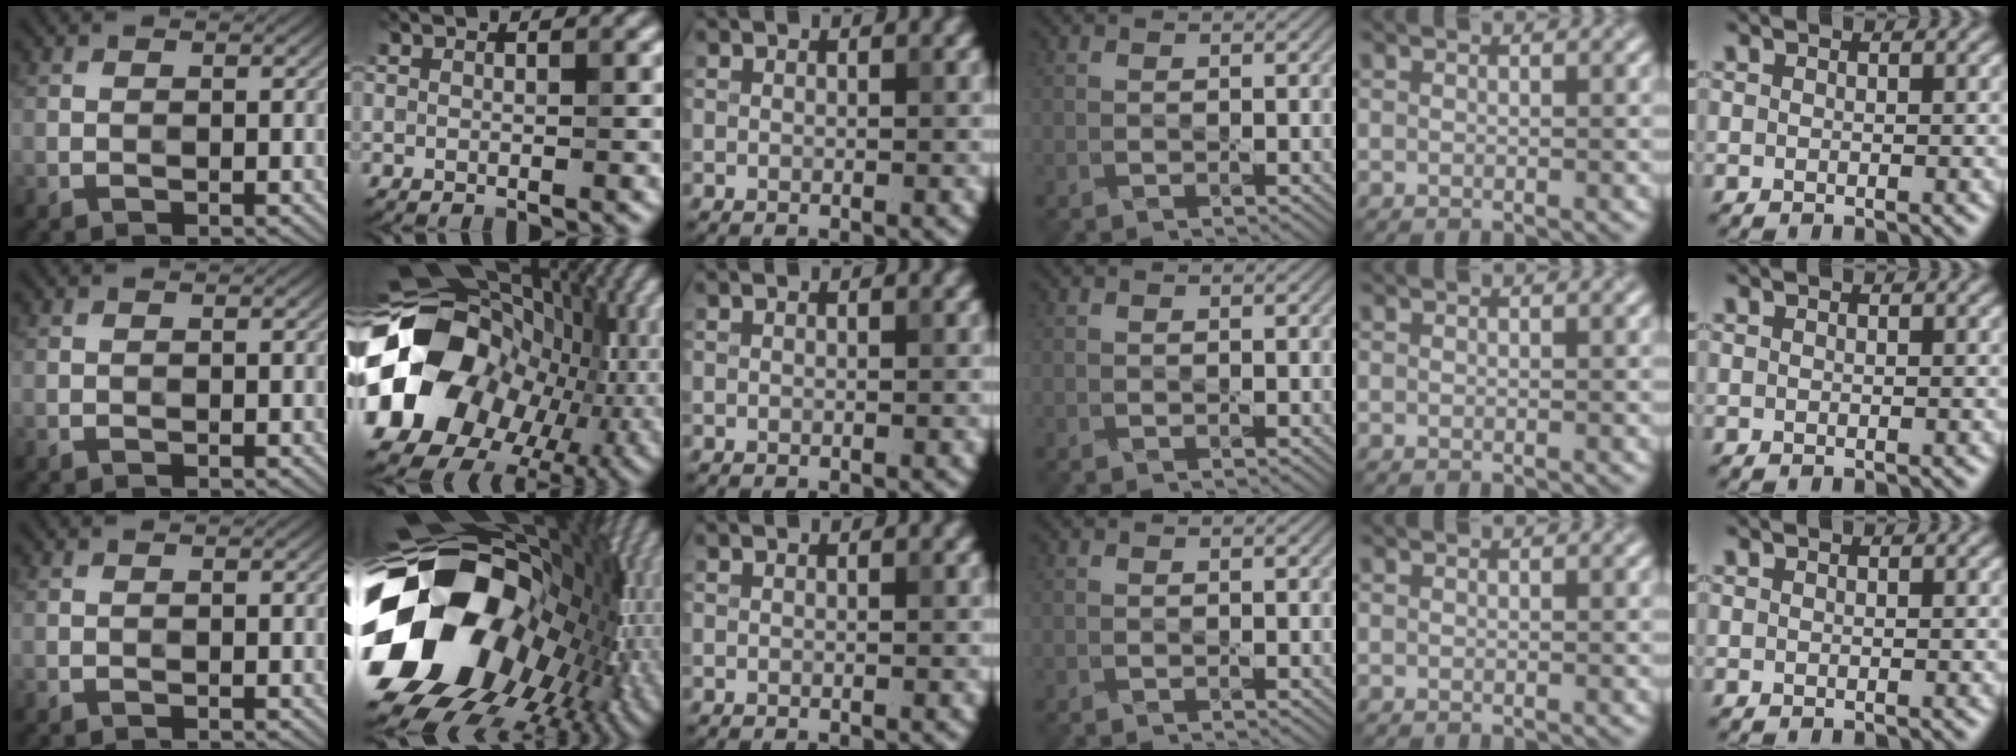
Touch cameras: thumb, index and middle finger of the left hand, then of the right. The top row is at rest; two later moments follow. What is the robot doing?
{"motion": "press", "object": "camera"}